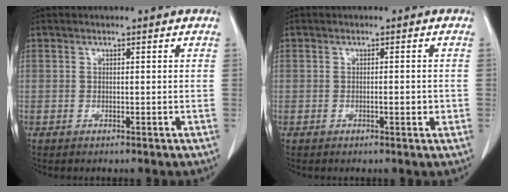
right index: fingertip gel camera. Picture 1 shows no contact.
{"total": 1.7, "force": [-0.3, 0.4, 1.6], "torque": [-0.026, 0.000, -0.005]}